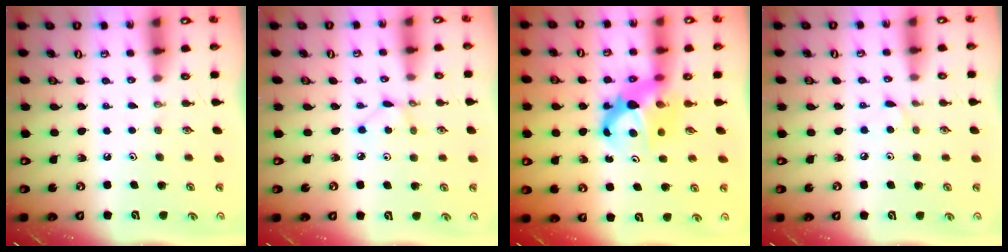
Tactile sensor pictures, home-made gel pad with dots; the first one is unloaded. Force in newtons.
{"total": 2.2, "press": 2.2, "slide": 0.3}
{"total": 7.2, "press": 7.2, "slide": 0.5}
{"total": 3.8, "press": 3.8, "slide": 0.3}